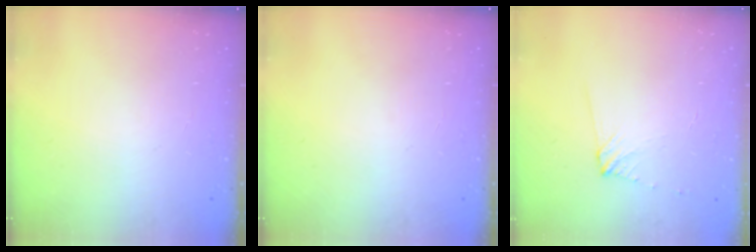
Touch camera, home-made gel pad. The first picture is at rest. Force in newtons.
{"total": 0.0}
{"total": 4.6, "press": 4.5, "slide": 0.6}